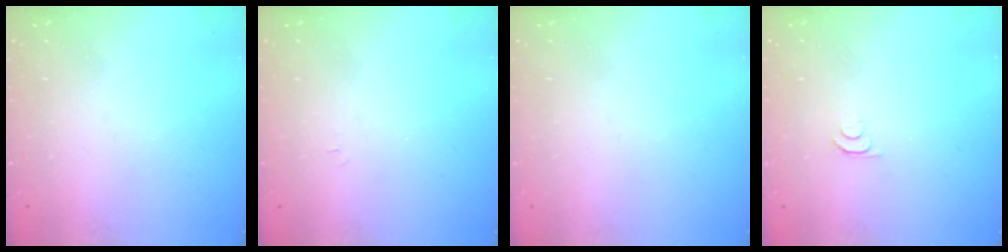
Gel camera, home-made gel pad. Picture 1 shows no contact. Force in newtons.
{"total": 3.1, "press": 3.1, "slide": 0.5}
{"total": 1.9, "press": 1.9, "slide": 0.1}
{"total": 4.4, "press": 4.3, "slide": 0.6}